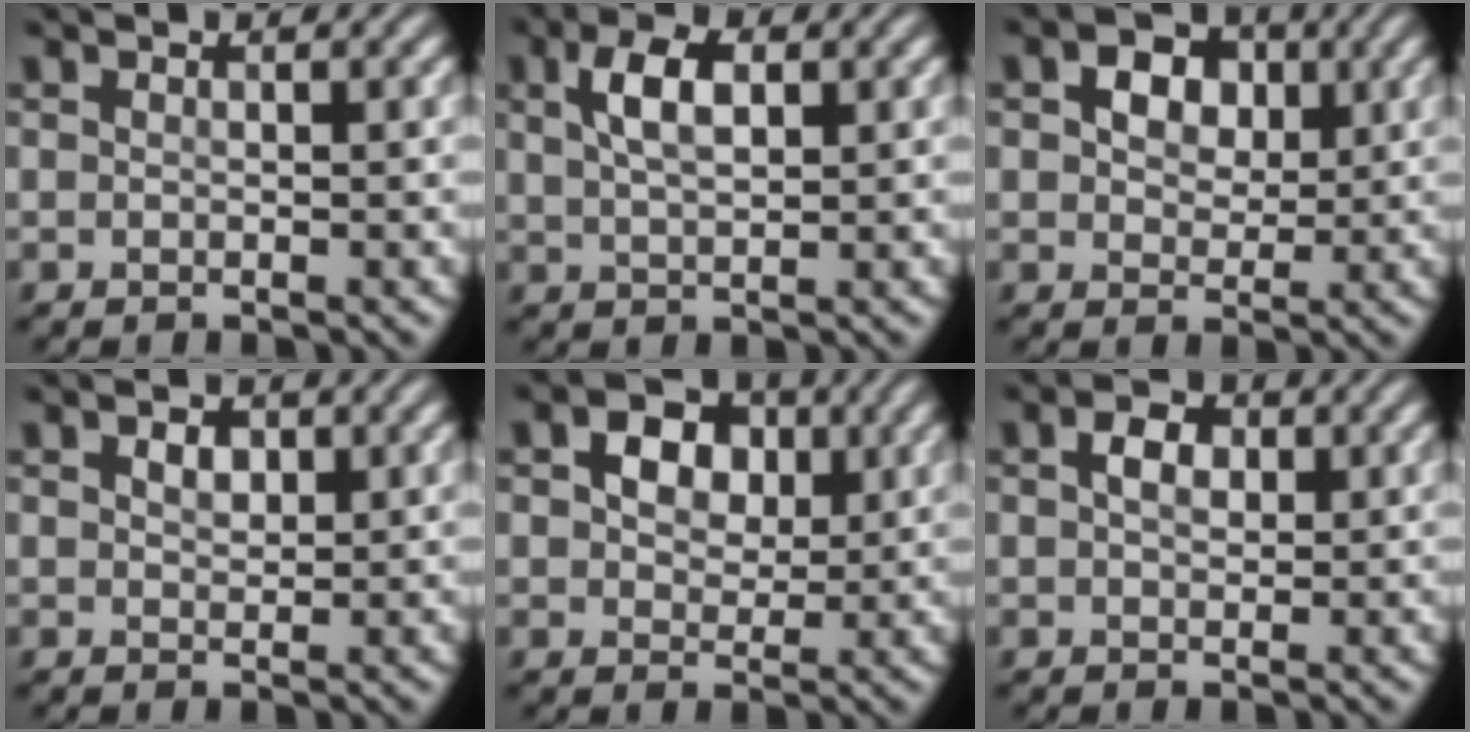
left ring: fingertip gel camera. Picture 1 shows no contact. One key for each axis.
{"total": 3.9, "fx": 1.5, "fy": 1.9, "fz": 3.1, "tx": -0.063, "ty": 0.008, "tz": 0.028}
{"total": 4.0, "fx": 1.3, "fy": 2.9, "fz": 2.4, "tx": -0.041, "ty": 0.004, "tz": 0.012}
{"total": 1.6, "fx": 0.8, "fy": 1.1, "fz": 1.0, "tx": -0.017, "ty": 0.001, "tz": 0.013}
{"total": 4.4, "fx": 1.3, "fy": 3.2, "fz": 2.7, "tx": -0.047, "ty": 0.005, "tz": 0.012}
{"total": 2.6, "fx": 0.8, "fy": 1.7, "fz": 1.7, "tx": -0.034, "ty": 0.004, "tz": 0.011}